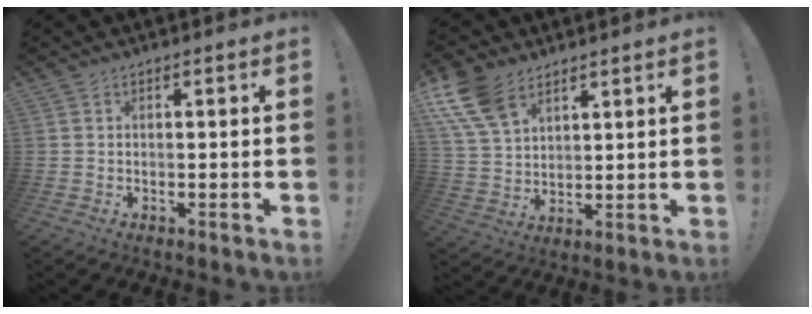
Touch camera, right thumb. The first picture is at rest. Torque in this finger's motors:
{"motor_torque": [0.65, 0.88, 0.66, 1.08, 0.28]}